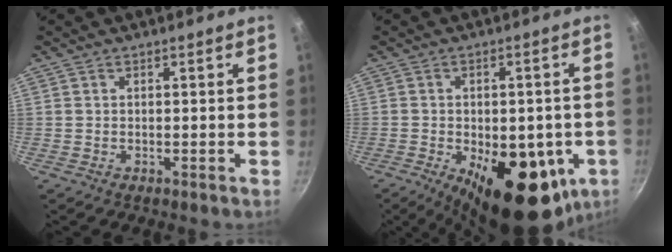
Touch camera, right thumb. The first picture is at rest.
{"total": 21.3, "force": [-6.6, 10.7, 17.1], "torque": [-0.200, -0.004, -0.077]}